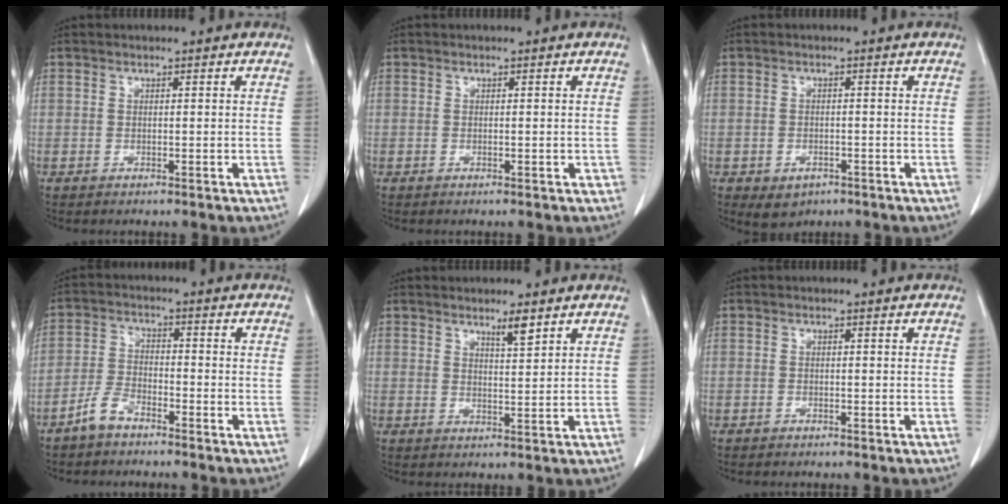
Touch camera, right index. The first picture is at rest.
{"total": 0.8, "force": [-0.3, 0.5, 0.5], "torque": [-0.005, 0.002, -0.001]}
{"total": 3.5, "force": [-1.9, 2.5, 1.5], "torque": [-0.018, 0.001, -0.017]}
{"total": 4.5, "force": [-3.5, 1.9, 2.0], "torque": [-0.047, 0.004, -0.069]}
{"total": 2.7, "force": [2.0, 0.2, 1.9], "torque": [-0.036, -0.003, 0.035]}
{"total": 0.6, "force": [-0.5, 0.4, 0.0], "torque": [-0.006, 0.001, -0.010]}